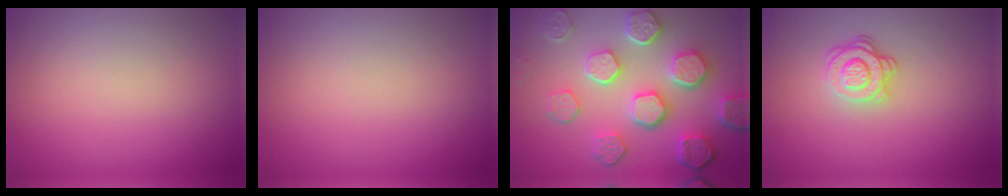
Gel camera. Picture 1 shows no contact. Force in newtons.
{"total": 0.0}
{"total": 8.1, "press": 6.1, "slide": 5.3}
{"total": 3.1, "press": 2.5, "slide": 1.8}